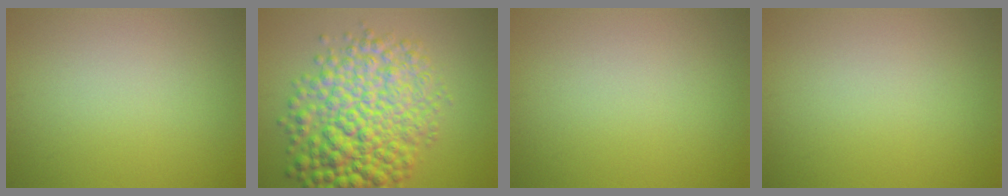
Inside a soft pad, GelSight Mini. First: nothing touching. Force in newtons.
{"total": 9.7, "press": 9.7, "slide": 0.1}
{"total": 0.0}
{"total": 0.0}